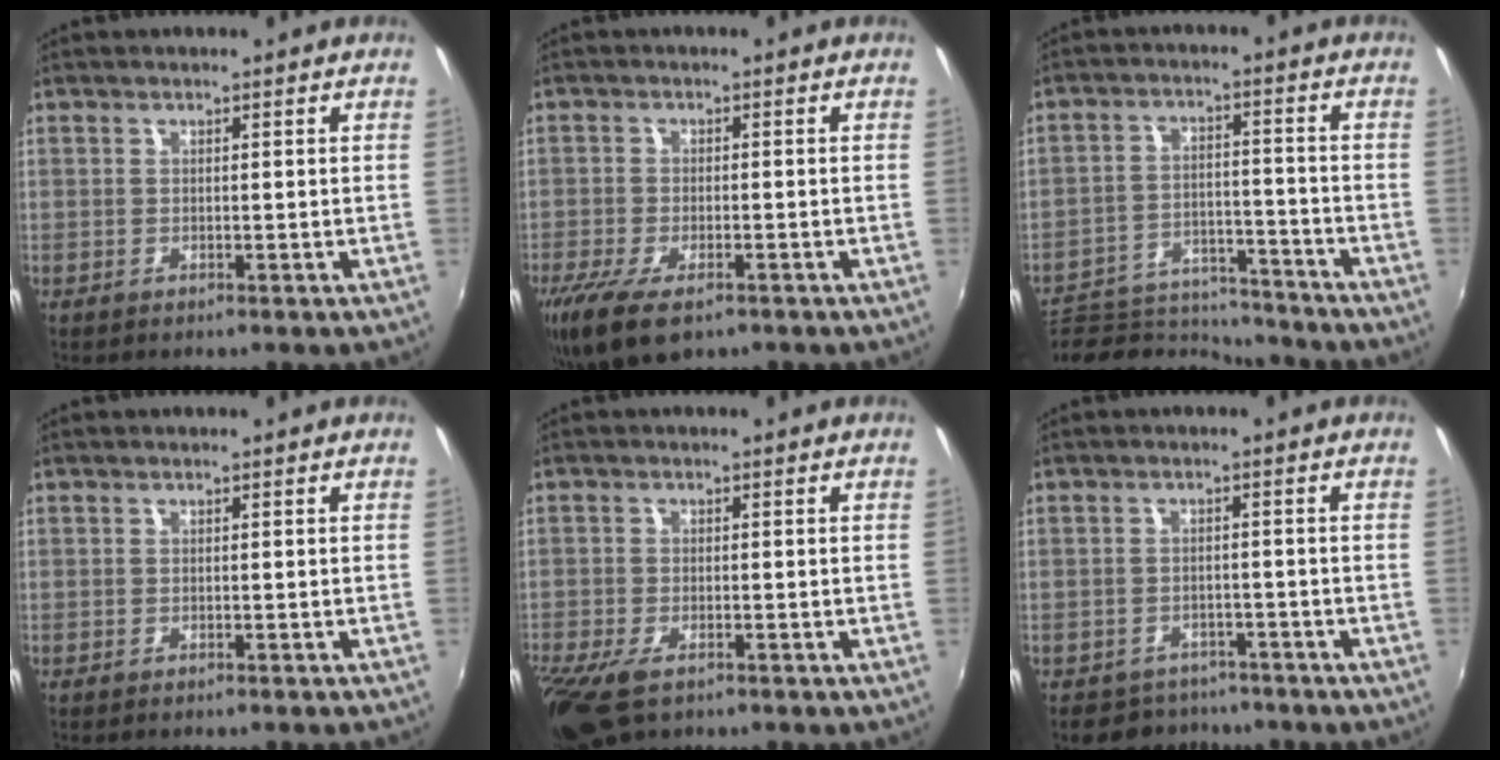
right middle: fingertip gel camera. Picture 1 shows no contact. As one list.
[{"total": 10.5, "force": [-6.6, 4.4, 7.0], "torque": [-0.163, -0.042, -0.114]}, {"total": 12.4, "force": [-12.0, 2.8, 1.7], "torque": [-0.045, 0.009, -0.187]}, {"total": 0.8, "force": [-0.7, 0.1, 0.3], "torque": [-0.005, -0.003, -0.010]}, {"total": 9.2, "force": [-6.1, 3.8, 5.8], "torque": [-0.145, -0.040, -0.114]}, {"total": 7.2, "force": [-6.1, 3.7, 1.3], "torque": [-0.037, 0.002, -0.087]}]